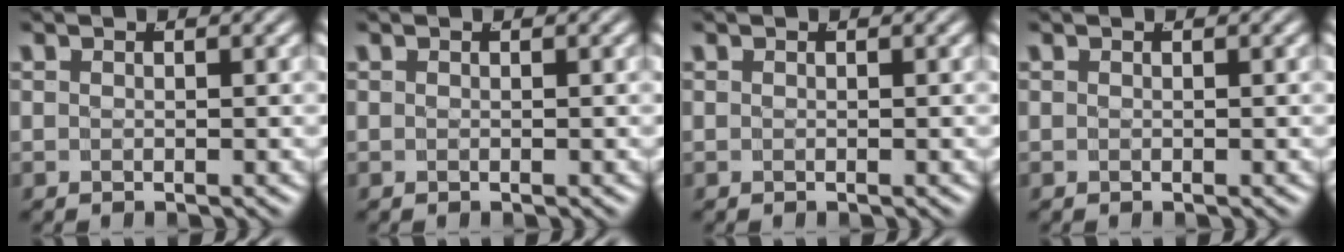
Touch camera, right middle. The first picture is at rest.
{"total": 0.0}
{"total": 0.0}
{"total": 0.0}